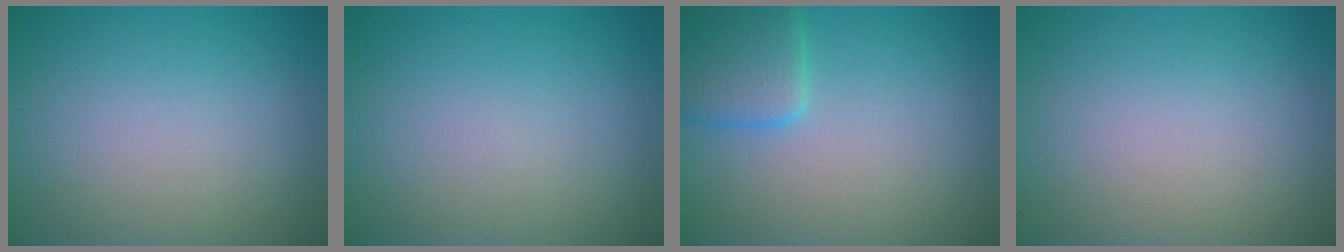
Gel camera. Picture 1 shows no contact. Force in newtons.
{"total": 0.0}
{"total": 3.6, "press": 3.6, "slide": 0.3}
{"total": 0.0}